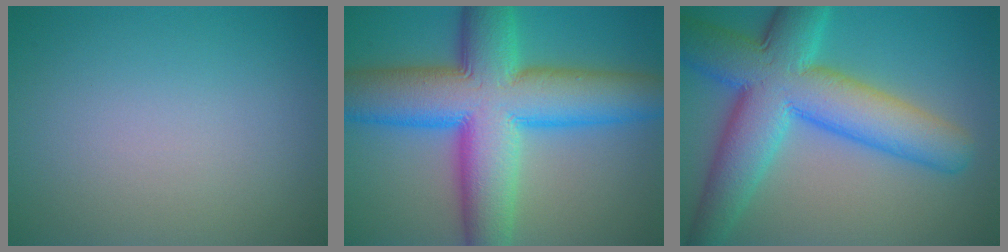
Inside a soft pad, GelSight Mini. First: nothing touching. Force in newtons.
{"total": 14.2, "press": 14.2, "slide": 0.2}
{"total": 11.3, "press": 11.3, "slide": 0.5}